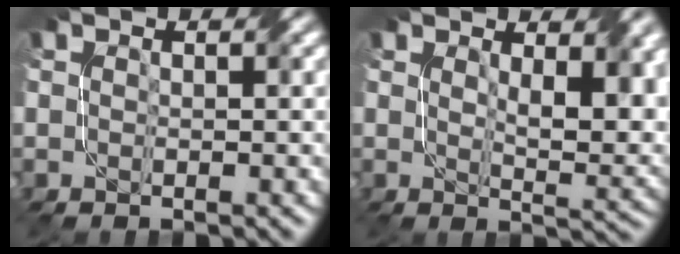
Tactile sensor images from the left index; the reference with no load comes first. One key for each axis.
{"total": 5.4, "fx": 2.1, "fy": 1.8, "fz": 4.6, "tx": -0.067, "ty": -0.003, "tz": 0.047}